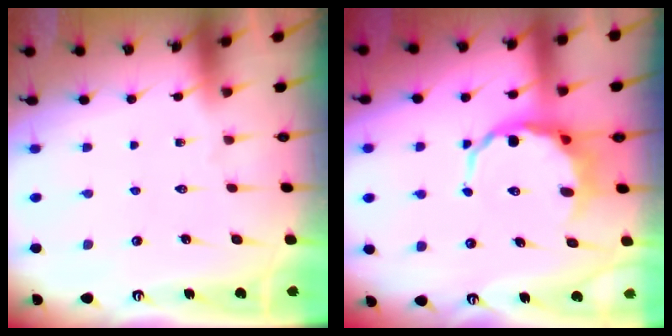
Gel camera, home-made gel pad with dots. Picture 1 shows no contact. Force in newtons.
{"total": 7.7, "press": 7.5, "slide": 1.9}